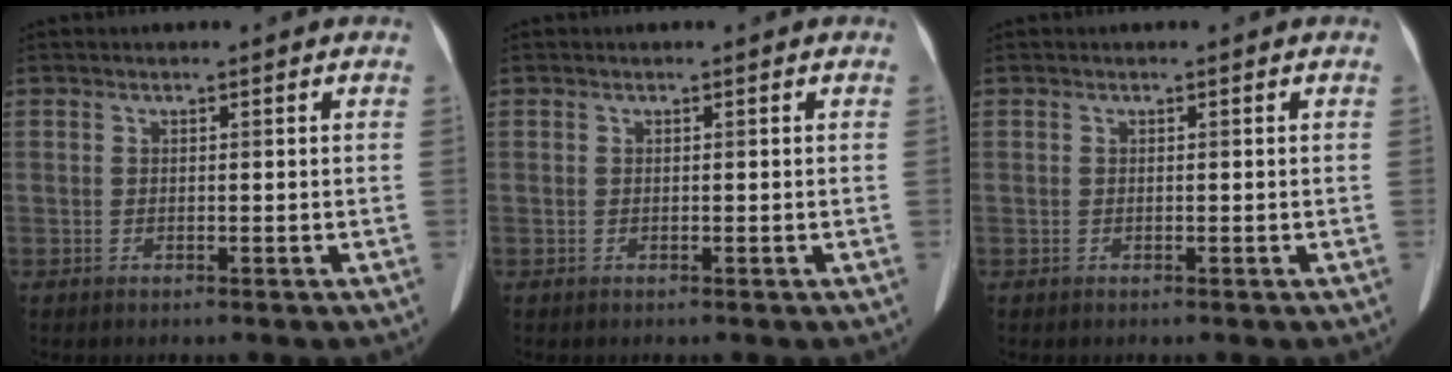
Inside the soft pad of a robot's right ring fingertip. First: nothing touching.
{"total": 0.0}
{"total": 0.0}